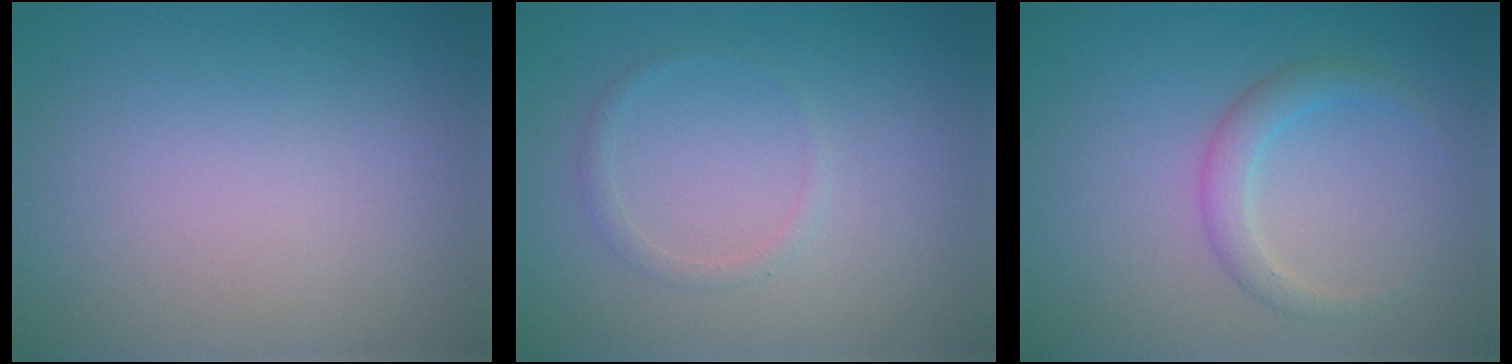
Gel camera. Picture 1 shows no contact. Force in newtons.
{"total": 1.0, "press": 1.0, "slide": 0.1}
{"total": 2.1, "press": 2.1, "slide": 0.1}